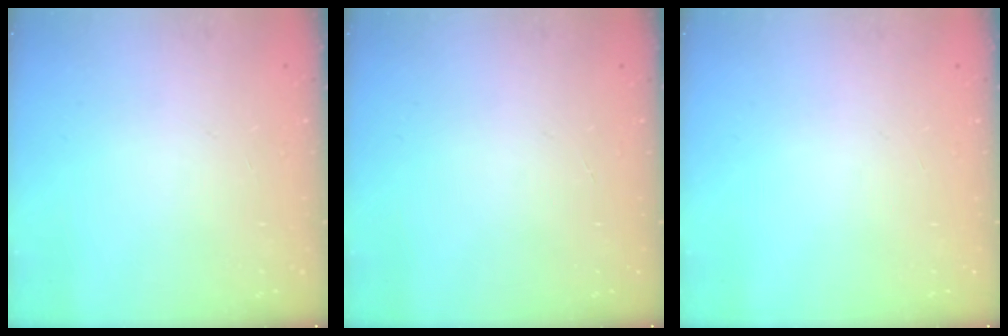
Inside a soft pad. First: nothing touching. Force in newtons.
{"total": 0.0}
{"total": 0.0}